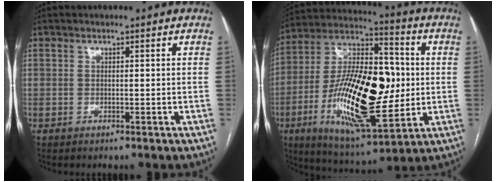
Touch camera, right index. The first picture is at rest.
{"total": 24.4, "force": [-2.4, 8.4, 22.8], "torque": [-0.436, 0.007, -0.039]}